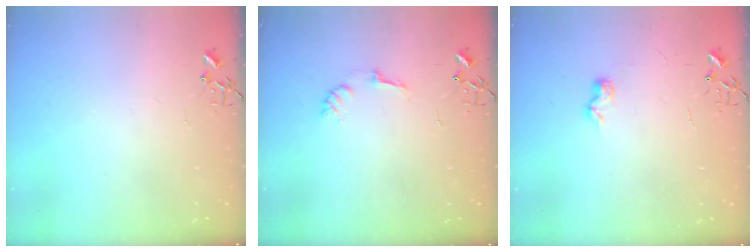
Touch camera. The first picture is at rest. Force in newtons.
{"total": 6.9, "press": 6.8, "slide": 0.9}
{"total": 6.9, "press": 6.9, "slide": 0.8}